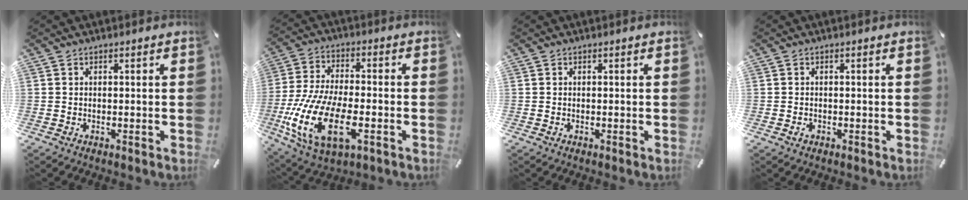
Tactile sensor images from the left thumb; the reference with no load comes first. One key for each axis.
{"total": 17.8, "fx": -6.1, "fy": 8.4, "fz": 14.5, "tx": -0.317, "ty": -0.003, "tz": -0.102}
{"total": 0.0}
{"total": 0.8, "fx": -0.4, "fy": 0.5, "fz": 0.4, "tx": -0.008, "ty": 0.002, "tz": -0.008}